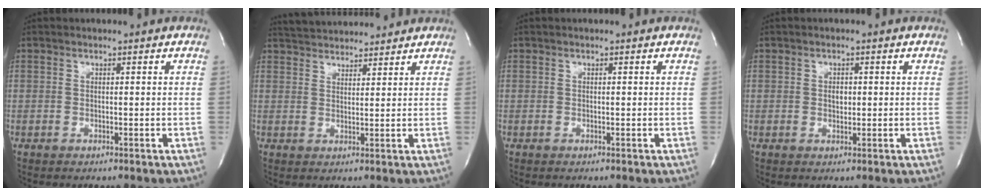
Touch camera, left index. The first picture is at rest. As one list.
[{"total": 8.2, "force": [7.9, 1.4, 1.8], "torque": [-0.035, 0.025, 0.121]}, {"total": 0.0}, {"total": 1.4, "force": [0.1, 0.9, 1.1], "torque": [-0.019, 0.000, 0.003]}]